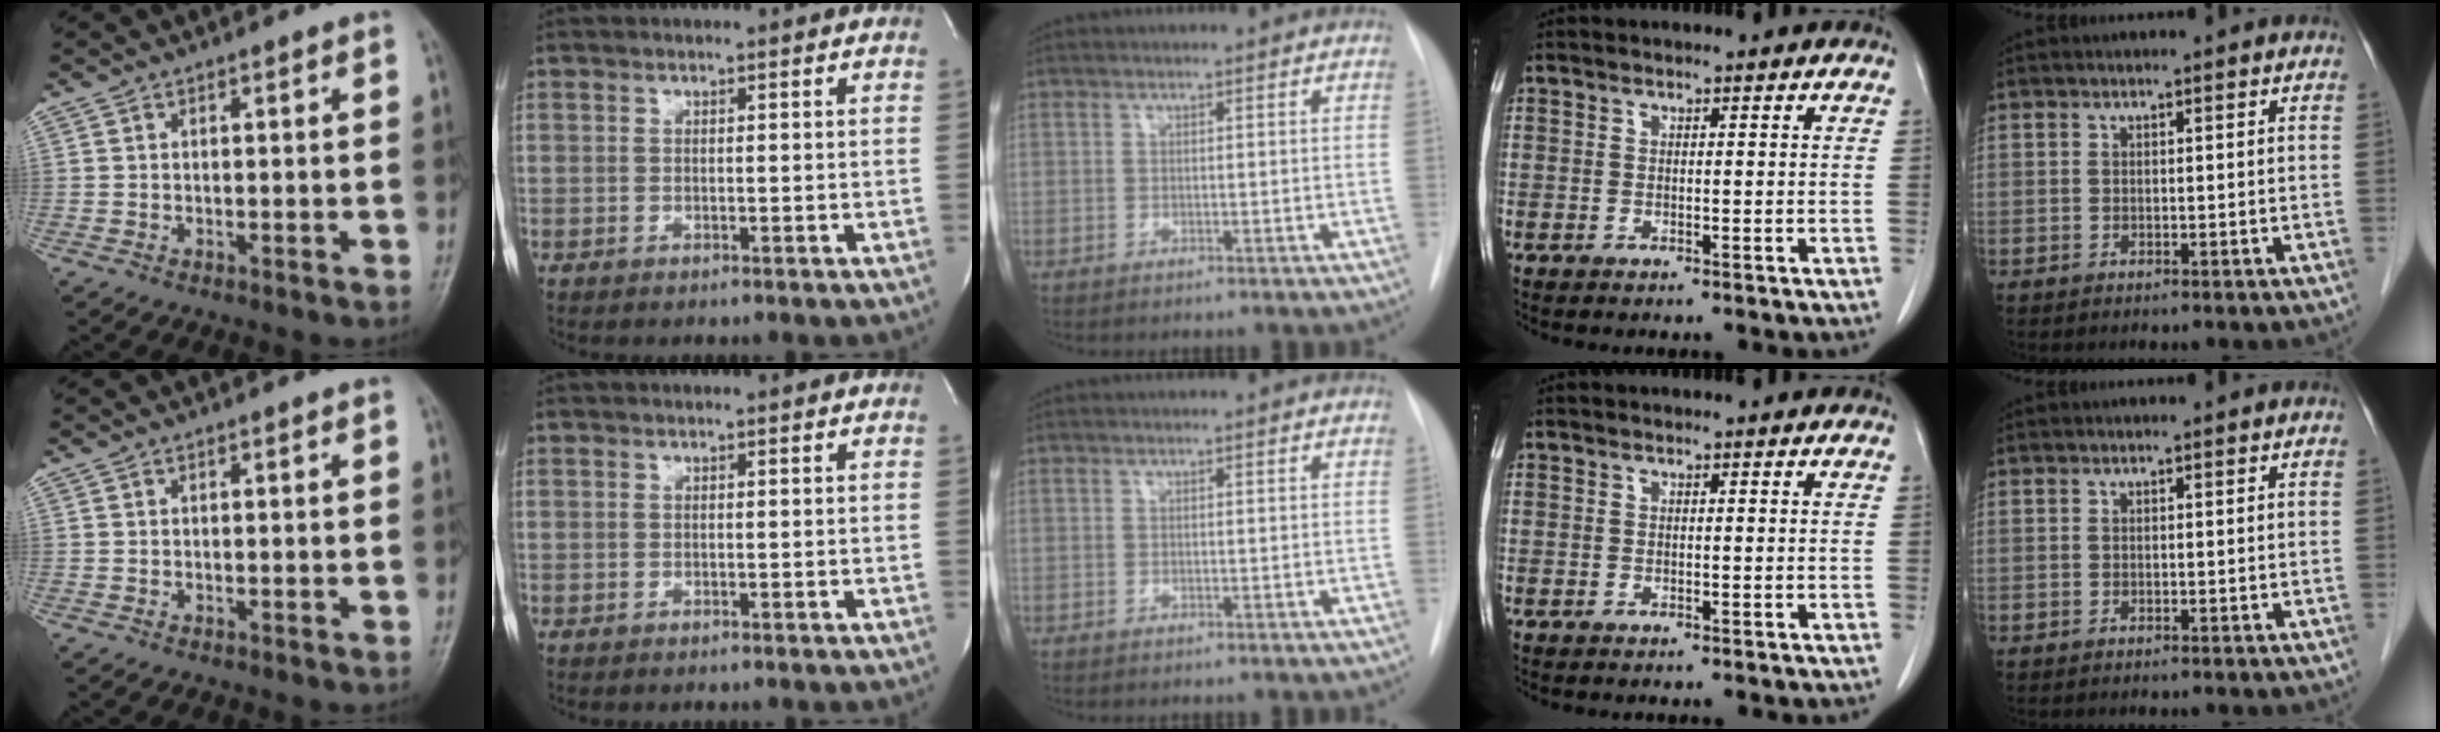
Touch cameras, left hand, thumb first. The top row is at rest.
{}